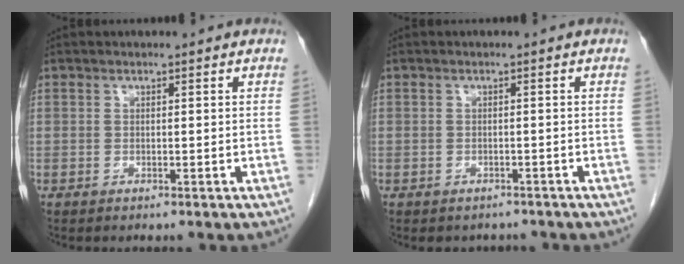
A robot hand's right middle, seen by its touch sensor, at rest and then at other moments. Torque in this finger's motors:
{"motor_torque": [0.03, -0.02, 0.00, 0.00]}